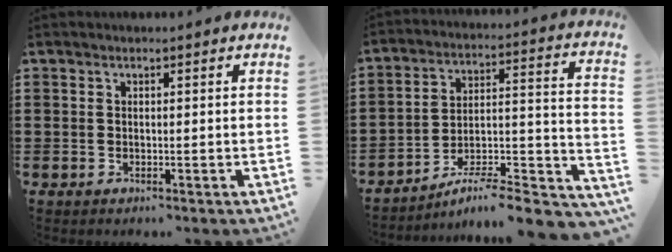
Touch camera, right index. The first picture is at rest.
{"total": 6.6, "force": [-5.7, 0.5, 3.2], "torque": [-0.045, -0.009, -0.114]}